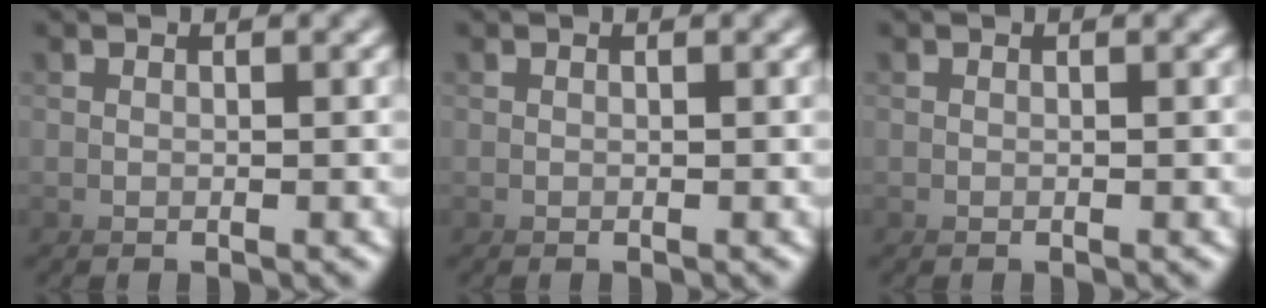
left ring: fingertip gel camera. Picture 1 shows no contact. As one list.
[{"total": 0.0}, {"total": 0.0}]